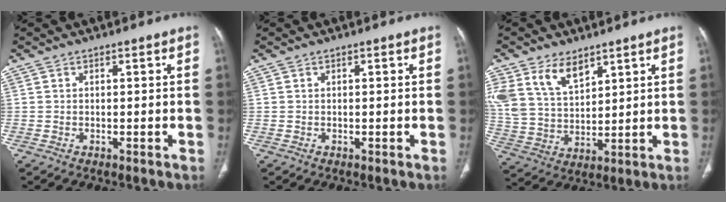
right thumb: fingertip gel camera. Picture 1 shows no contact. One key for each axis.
{"total": 0.0}
{"total": 12.5, "fx": 7.4, "fy": 7.2, "fz": 7.1, "tx": -0.124, "ty": -0.023, "tz": 0.160}